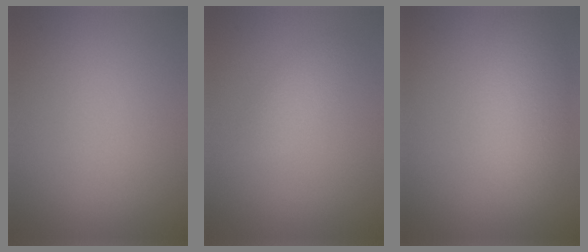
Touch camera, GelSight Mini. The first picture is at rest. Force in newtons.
{"total": 1.8, "press": 1.8, "slide": 0.1}
{"total": 4.5, "press": 4.4, "slide": 0.4}